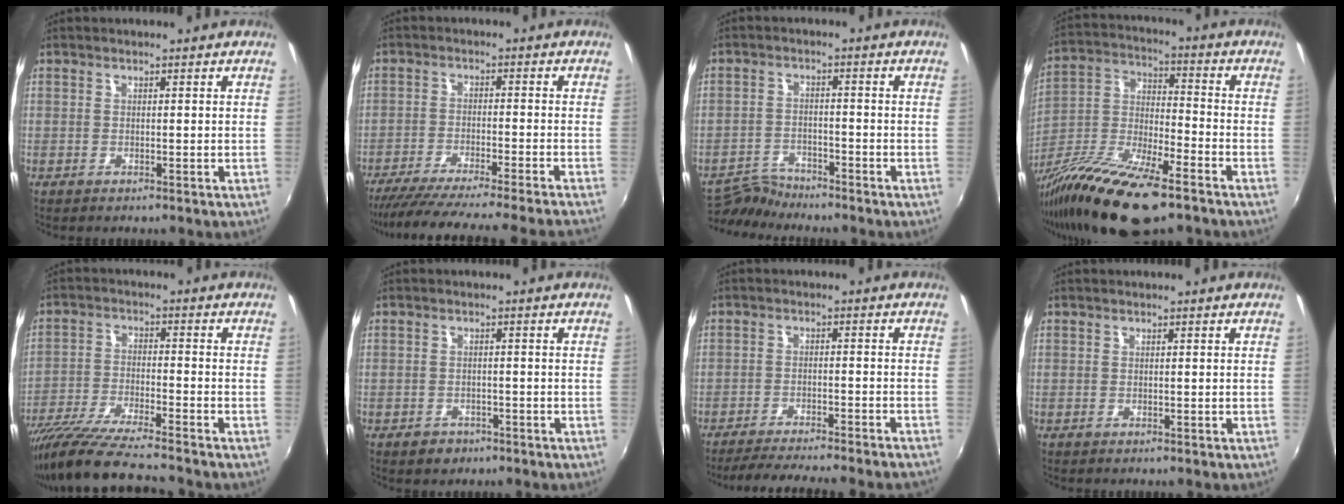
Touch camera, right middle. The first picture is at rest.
{"total": 18.1, "force": [-16.4, -1.7, 7.6], "torque": [-0.142, -0.031, -0.250]}
{"total": 5.5, "force": [-5.4, 1.0, 0.3], "torque": [-0.023, 0.006, -0.101]}
{"total": 19.1, "force": [-12.9, 4.9, 13.3], "torque": [-0.267, -0.037, -0.239]}
{"total": 14.3, "force": [-12.5, 0.4, 7.0], "torque": [-0.152, -0.037, -0.227]}
{"total": 3.1, "force": [-1.9, 2.3, 0.9], "torque": [-0.023, -0.002, -0.025]}
{"total": 12.7, "force": [-11.4, 0.2, 5.4], "torque": [-0.113, -0.014, -0.164]}
{"total": 0.0}